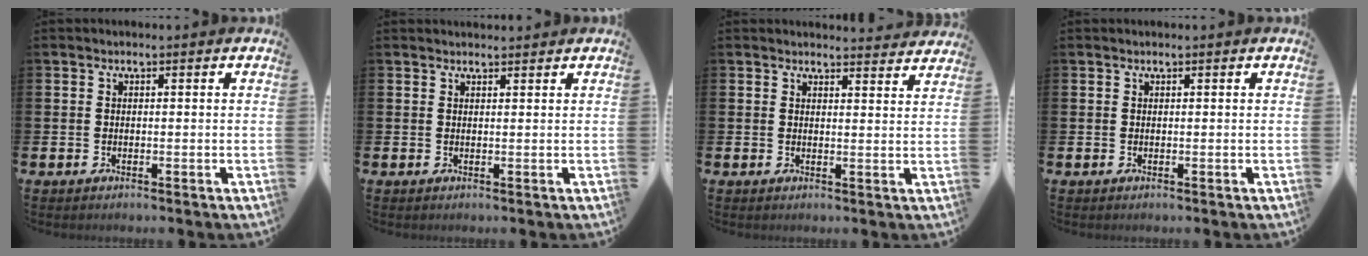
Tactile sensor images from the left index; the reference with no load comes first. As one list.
[{"total": 1.1, "force": [1.1, 0.1, 0.0], "torque": [0.007, -0.005, 0.019]}, {"total": 2.8, "force": [2.8, 0.0, -0.2], "torque": [0.007, -0.023, 0.050]}, {"total": 0.0}]